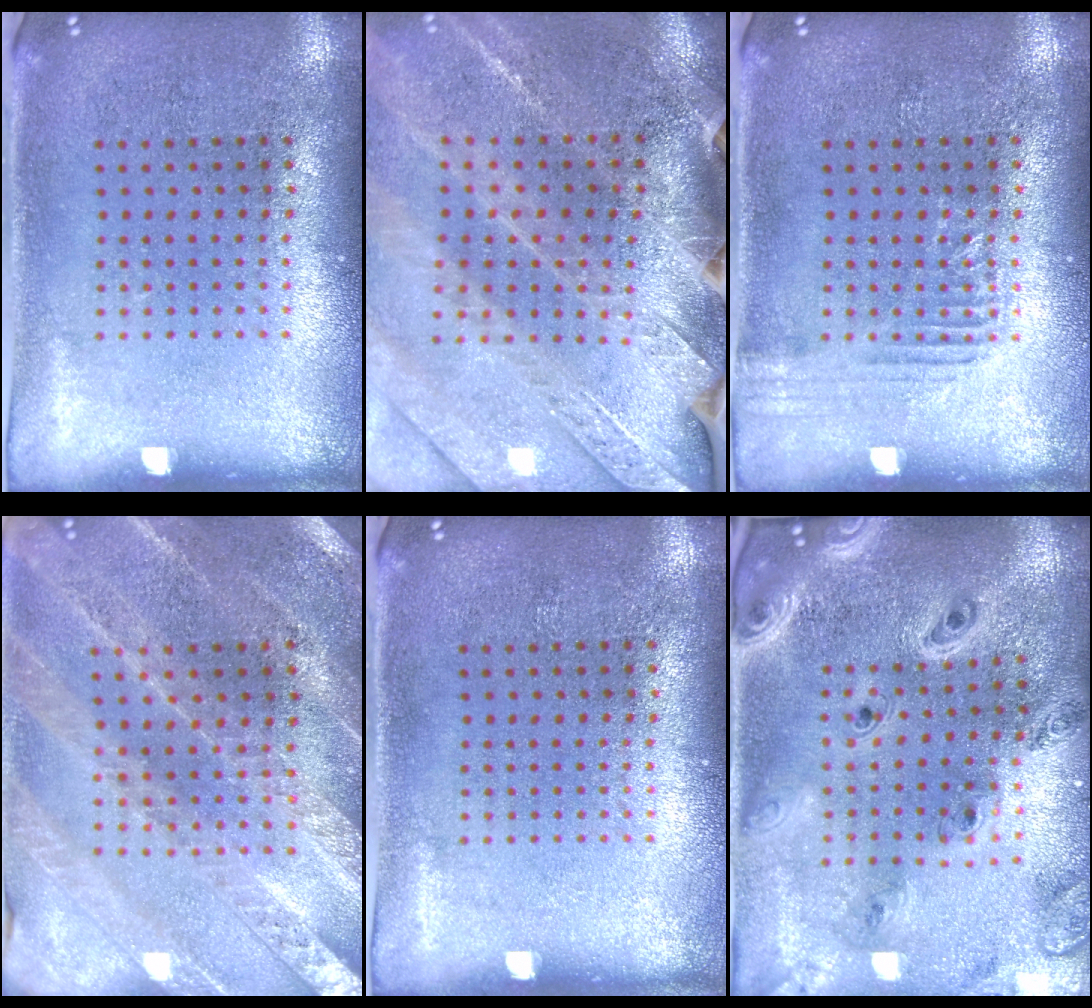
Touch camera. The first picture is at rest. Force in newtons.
{"total": 2.8, "press": 2.8, "slide": 0.7}
{"total": 1.3, "press": 1.3, "slide": 0.2}
{"total": 1.8, "press": 1.8, "slide": 0.1}
{"total": 0.0}
{"total": 2.5, "press": 2.2, "slide": 1.2}